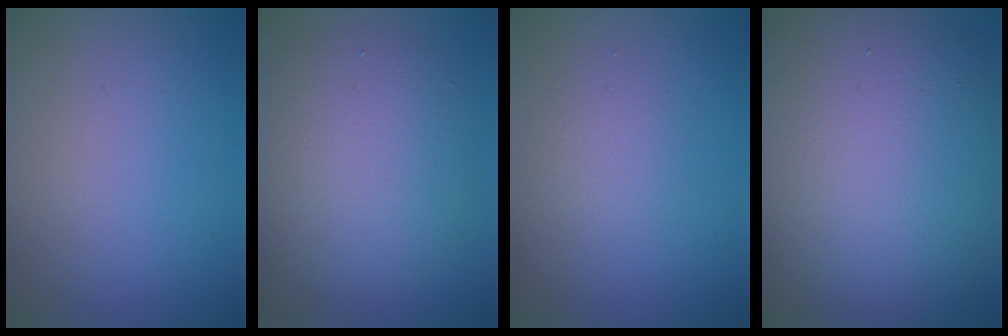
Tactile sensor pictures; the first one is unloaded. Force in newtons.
{"total": 7.1, "press": 7.1, "slide": 0.3}
{"total": 1.6, "press": 1.6, "slide": 0.1}
{"total": 15.8, "press": 15.8, "slide": 1.3}